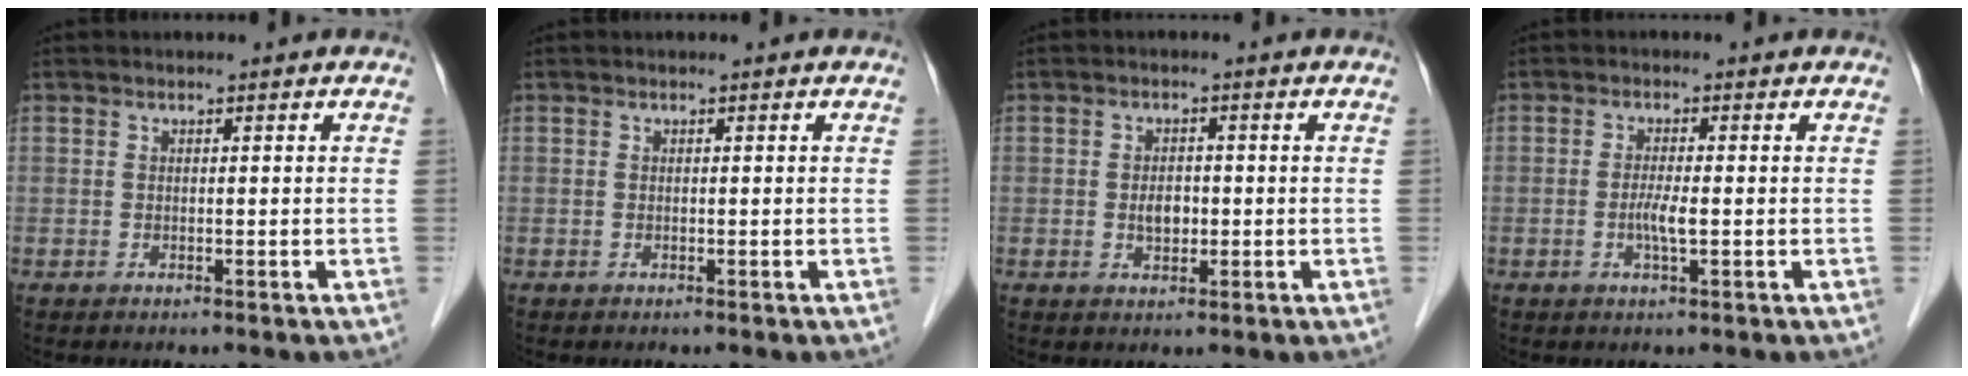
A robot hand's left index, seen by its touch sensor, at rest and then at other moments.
{"total": 0.0}
{"total": 2.6, "force": [-0.4, 1.6, 2.0], "torque": [-0.035, 0.001, -0.003]}
{"total": 2.5, "force": [-0.6, 0.1, 2.4], "torque": [-0.052, -0.004, -0.011]}